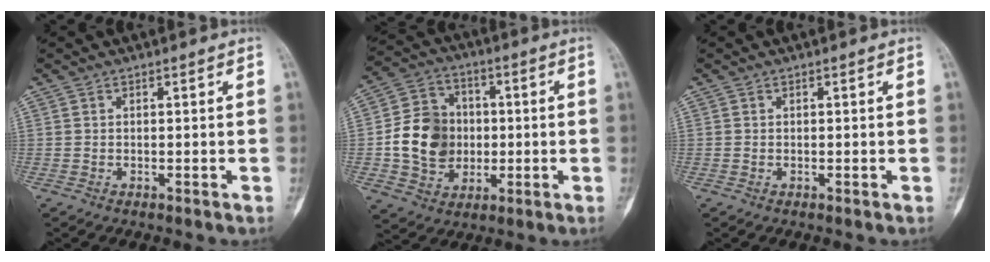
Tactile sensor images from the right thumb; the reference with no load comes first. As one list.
[{"total": 13.9, "force": [-0.6, 11.6, 7.6], "torque": [-0.106, 0.014, -0.009]}, {"total": 0.0}]